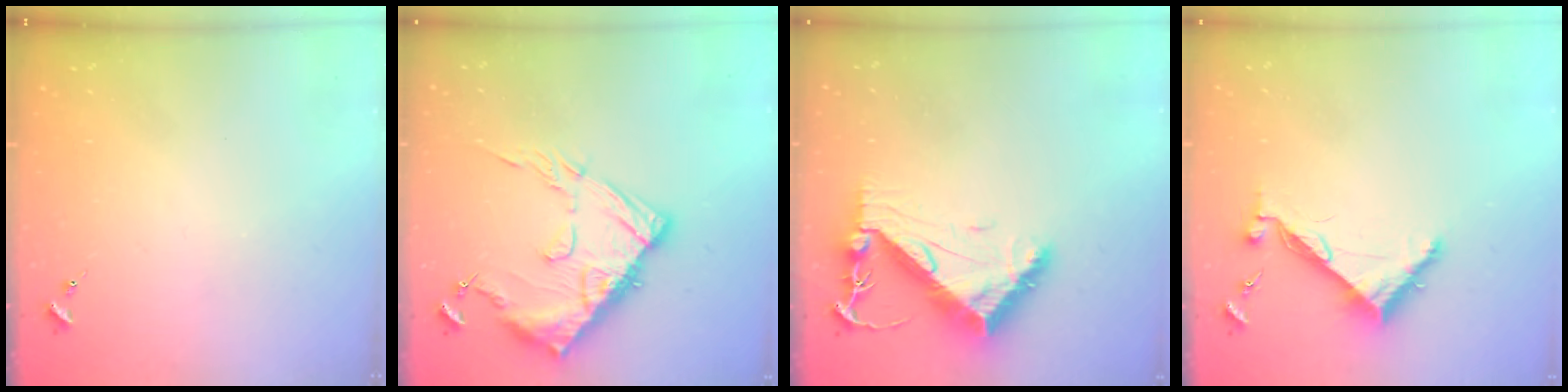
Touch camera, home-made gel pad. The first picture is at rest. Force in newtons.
{"total": 15.8, "press": 15.7, "slide": 1.6}
{"total": 9.5, "press": 9.5, "slide": 1.1}
{"total": 7.3, "press": 7.3, "slide": 0.6}